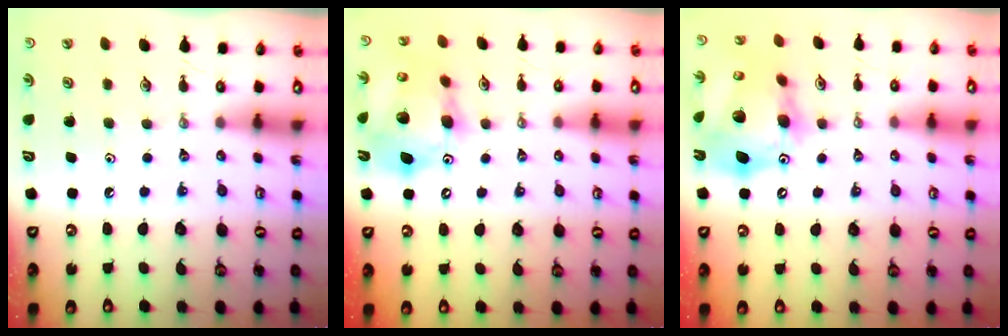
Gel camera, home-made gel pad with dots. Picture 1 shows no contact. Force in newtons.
{"total": 15.6, "press": 15.4, "slide": 2.7}
{"total": 19.4, "press": 19.3, "slide": 2.1}